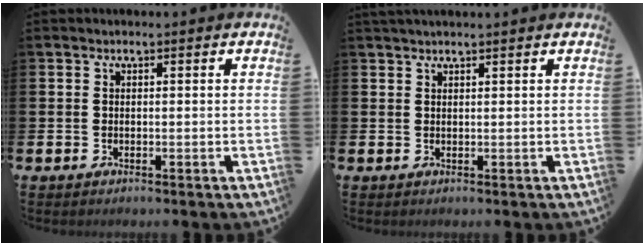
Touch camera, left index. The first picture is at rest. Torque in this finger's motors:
{"motor_torque": [0.90, -1.24, 0.14, 0.02]}